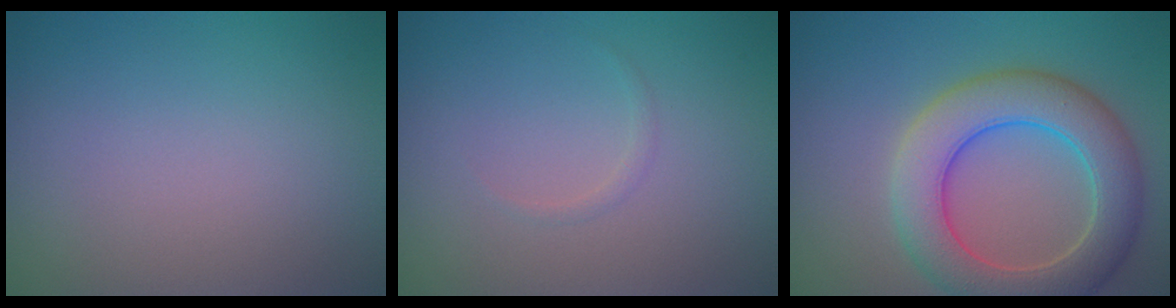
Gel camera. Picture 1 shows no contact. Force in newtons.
{"total": 0.6, "press": 0.6, "slide": 0.1}
{"total": 7.5, "press": 7.5, "slide": 0.4}